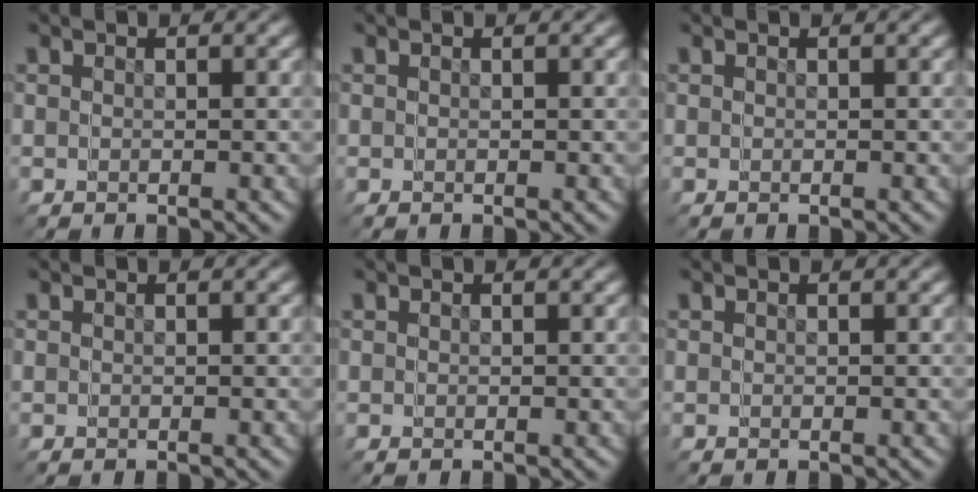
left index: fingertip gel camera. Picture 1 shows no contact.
{"total": 0.0}
{"total": 0.0}
{"total": 0.0}
{"total": 0.0}
{"total": 0.0}